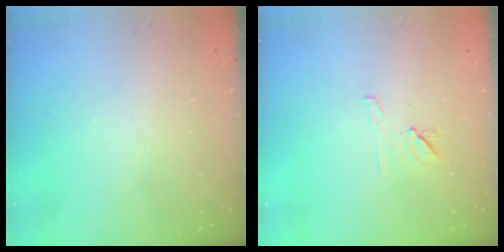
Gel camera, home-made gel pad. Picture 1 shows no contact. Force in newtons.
{"total": 6.4, "press": 6.4, "slide": 0.6}